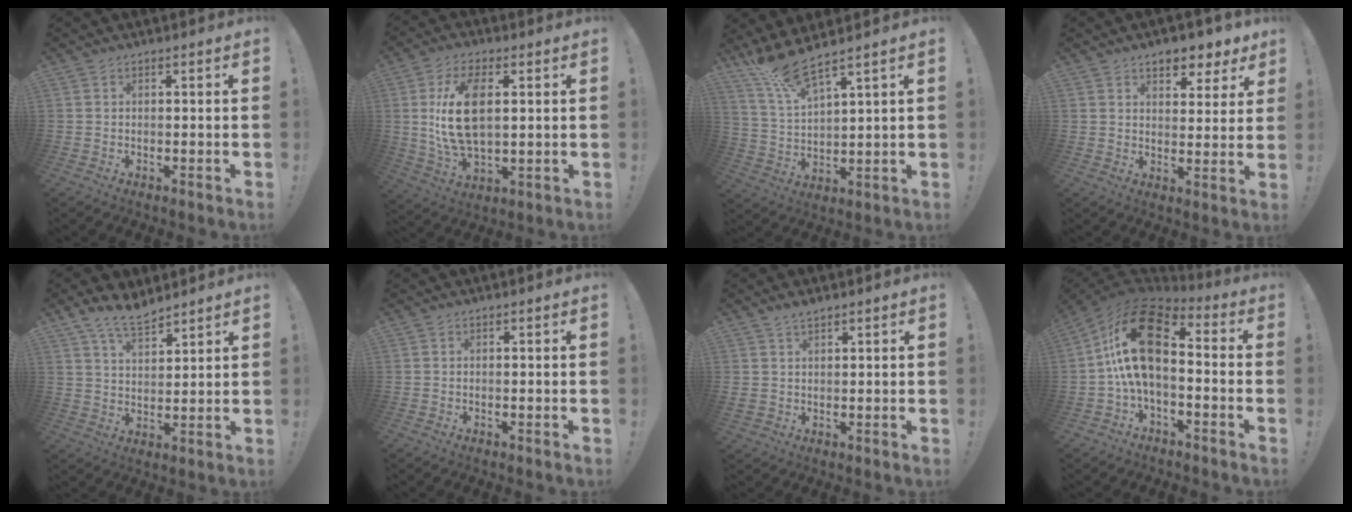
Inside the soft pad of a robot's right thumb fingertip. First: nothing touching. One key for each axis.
{"total": 14.9, "fx": 2.2, "fy": 7.9, "fz": 12.4, "tx": -0.235, "ty": -0.003, "tz": 0.038}
{"total": 9.6, "fx": 8.1, "fy": 1.1, "fz": 5.0, "tx": -0.103, "ty": -0.045, "tz": 0.145}
{"total": 7.5, "fx": 5.6, "fy": 3.8, "fz": 3.3, "tx": -0.036, "ty": -0.037, "tz": 0.101}
{"total": 8.4, "fx": 6.9, "fy": 3.2, "fz": 3.7, "tx": -0.074, "ty": -0.035, "tz": 0.132}
{"total": 0.0}
{"total": 3.7, "fx": 2.8, "fy": 2.0, "fz": 1.4, "tx": -0.023, "ty": -0.016, "tz": 0.052}
{"total": 18.6, "fx": 2.5, "fy": 10.5, "fz": 15.2, "tx": -0.294, "ty": 0.003, "tz": 0.047}